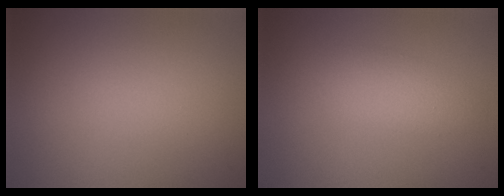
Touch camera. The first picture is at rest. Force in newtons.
{"total": 2.5, "press": 2.5, "slide": 0.1}